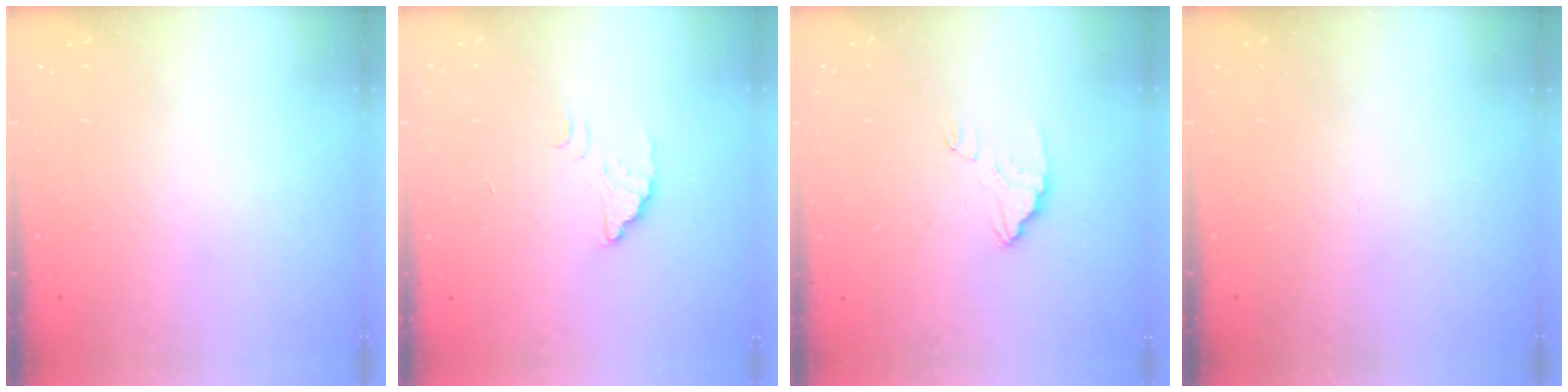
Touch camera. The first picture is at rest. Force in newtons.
{"total": 3.1, "press": 3.1, "slide": 0.2}
{"total": 3.0, "press": 3.0, "slide": 0.2}
{"total": 0.0}